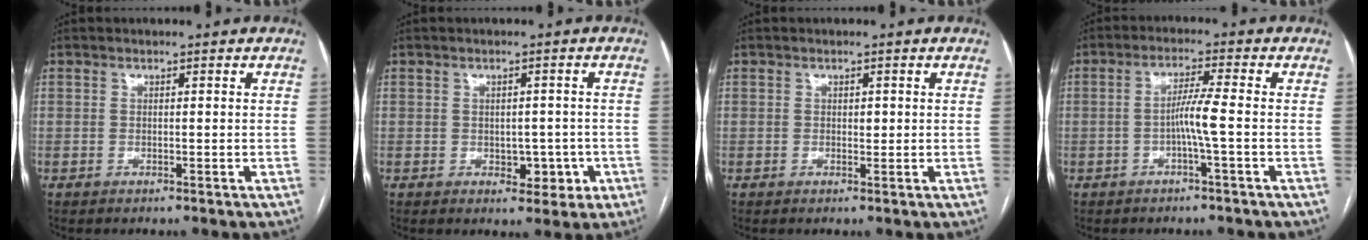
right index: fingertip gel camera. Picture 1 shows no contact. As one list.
[{"total": 4.2, "force": [-1.1, 2.8, 2.9], "torque": [-0.025, 0.008, -0.005]}, {"total": 0.9, "force": [0.1, 0.6, 0.7], "torque": [-0.008, 0.001, 0.002]}, {"total": 4.3, "force": [-1.1, -0.7, 4.1], "torque": [-0.076, 0.006, -0.020]}]